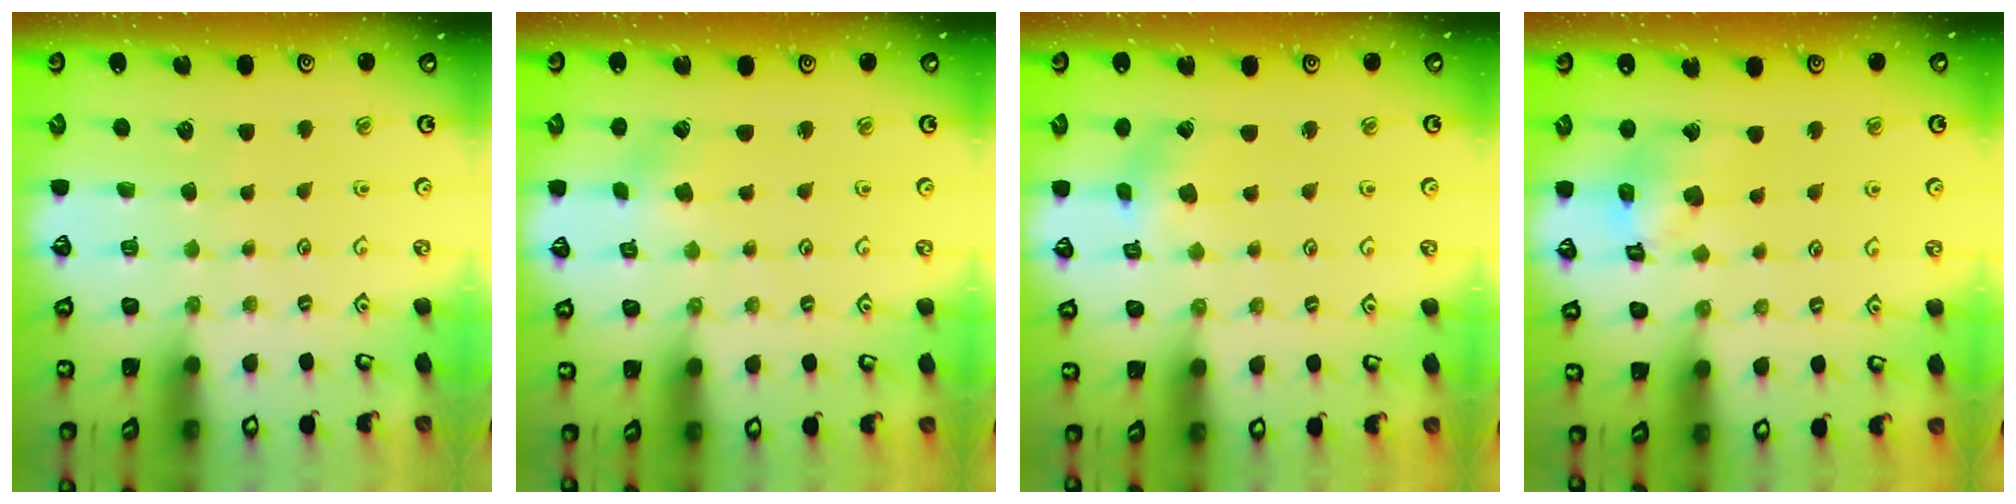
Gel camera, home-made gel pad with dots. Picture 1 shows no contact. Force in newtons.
{"total": 1.1, "press": 1.1, "slide": 0.1}
{"total": 1.7, "press": 1.7, "slide": 0.2}
{"total": 11.3, "press": 11.2, "slide": 1.4}